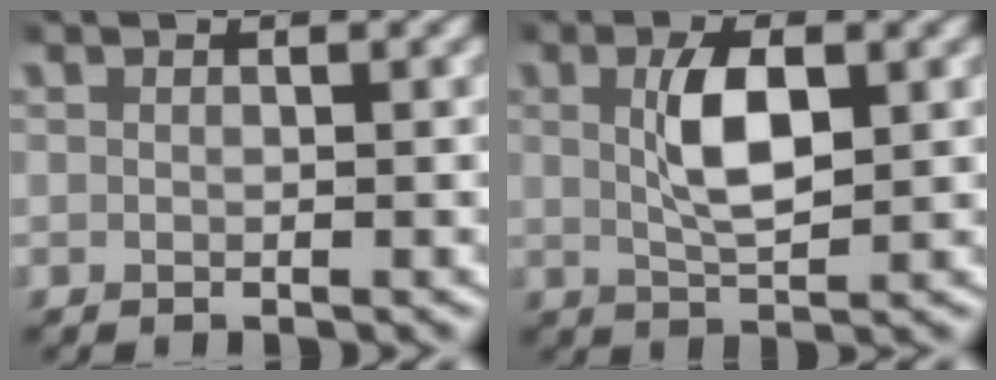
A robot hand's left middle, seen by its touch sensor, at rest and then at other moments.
{"total": 3.9, "force": [0.8, 1.4, 3.6], "torque": [-0.069, -0.004, 0.016]}